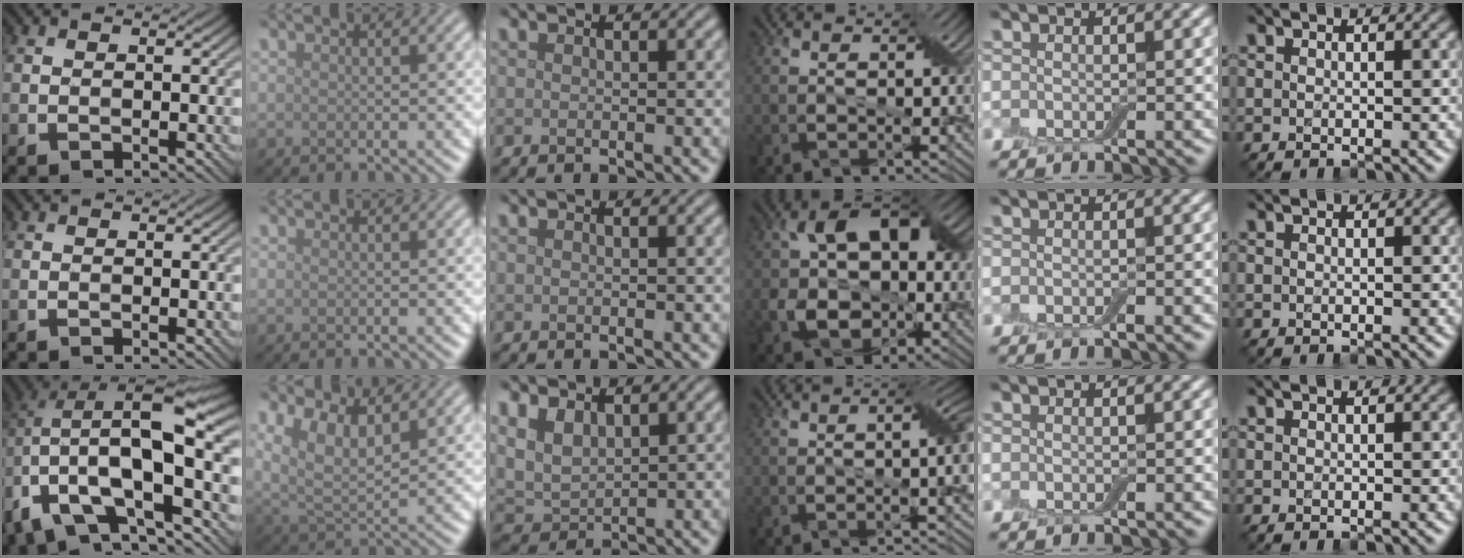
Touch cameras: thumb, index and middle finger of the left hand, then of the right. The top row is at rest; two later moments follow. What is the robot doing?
{"motion": "extract", "object": "backpack"}